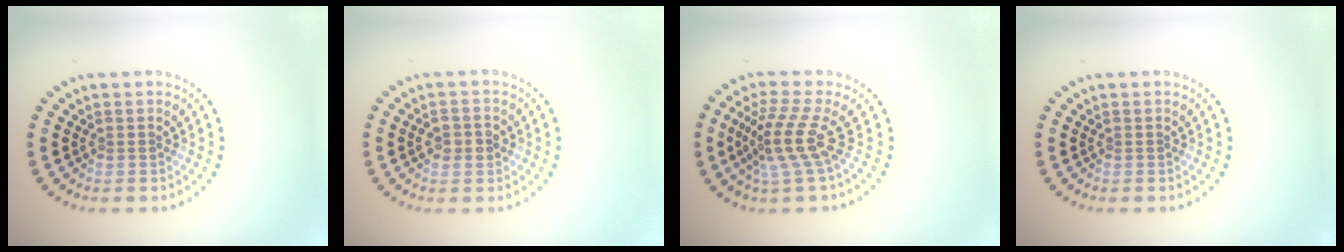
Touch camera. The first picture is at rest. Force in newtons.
{"total": 2.0, "press": 1.9, "slide": 0.3}
{"total": 3.8, "press": 2.6, "slide": 2.7}
{"total": 0.0}